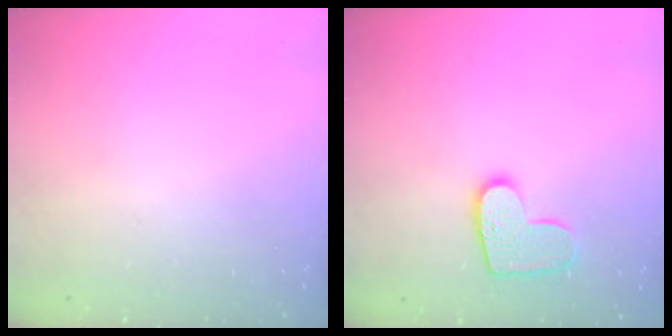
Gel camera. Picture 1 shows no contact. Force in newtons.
{"total": 10.3, "press": 10.3, "slide": 0.4}